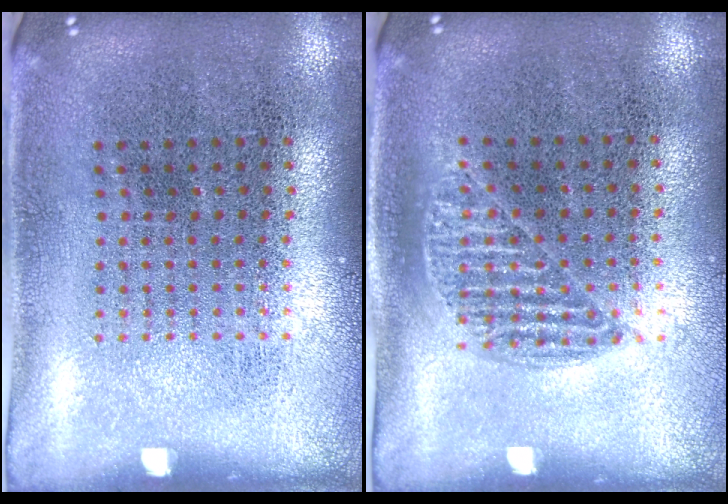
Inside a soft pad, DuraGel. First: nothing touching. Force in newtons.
{"total": 1.0, "press": 0.8, "slide": 0.4}